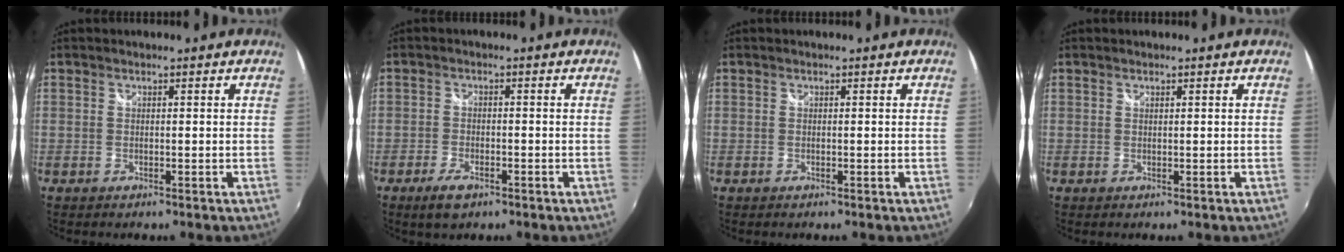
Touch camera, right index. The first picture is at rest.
{"total": 4.2, "force": [-2.7, 1.8, 2.7], "torque": [-0.067, -0.008, -0.050]}
{"total": 0.0}
{"total": 0.0}